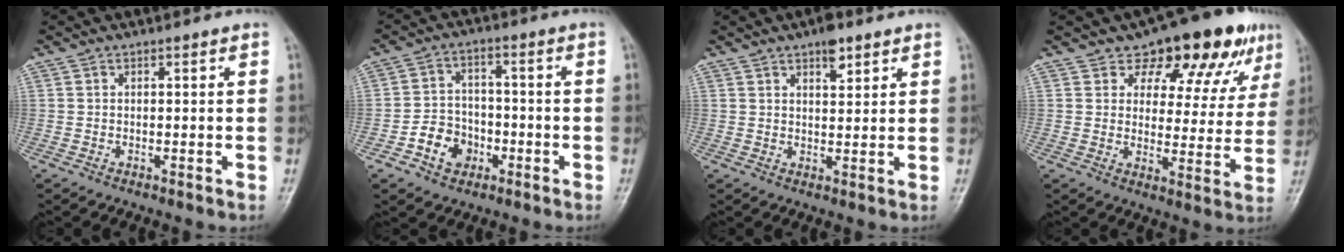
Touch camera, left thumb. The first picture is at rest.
{"total": 7.6, "force": [-3.2, 6.2, 3.1], "torque": [-0.025, 0.025, -0.057]}
{"total": 4.3, "force": [2.8, 1.8, 2.7], "torque": [-0.027, -0.014, 0.043]}
{"total": 15.3, "force": [9.9, 7.9, 8.5], "torque": [-0.054, -0.041, 0.131]}